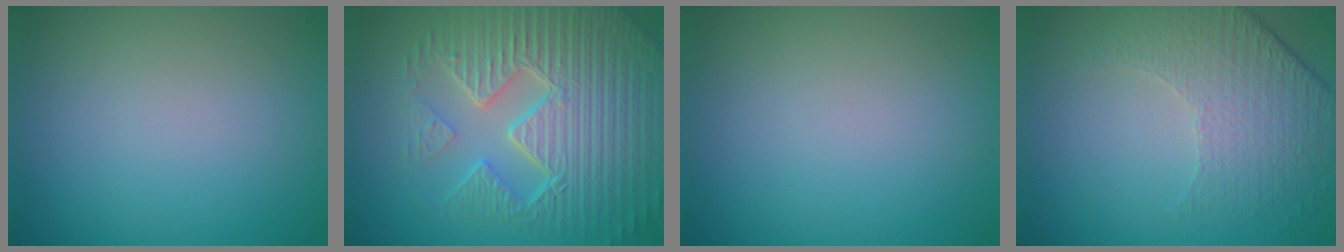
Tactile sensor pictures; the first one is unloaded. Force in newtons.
{"total": 9.3, "press": 6.6, "slide": 6.5}
{"total": 0.0}
{"total": 4.7, "press": 3.4, "slide": 3.2}